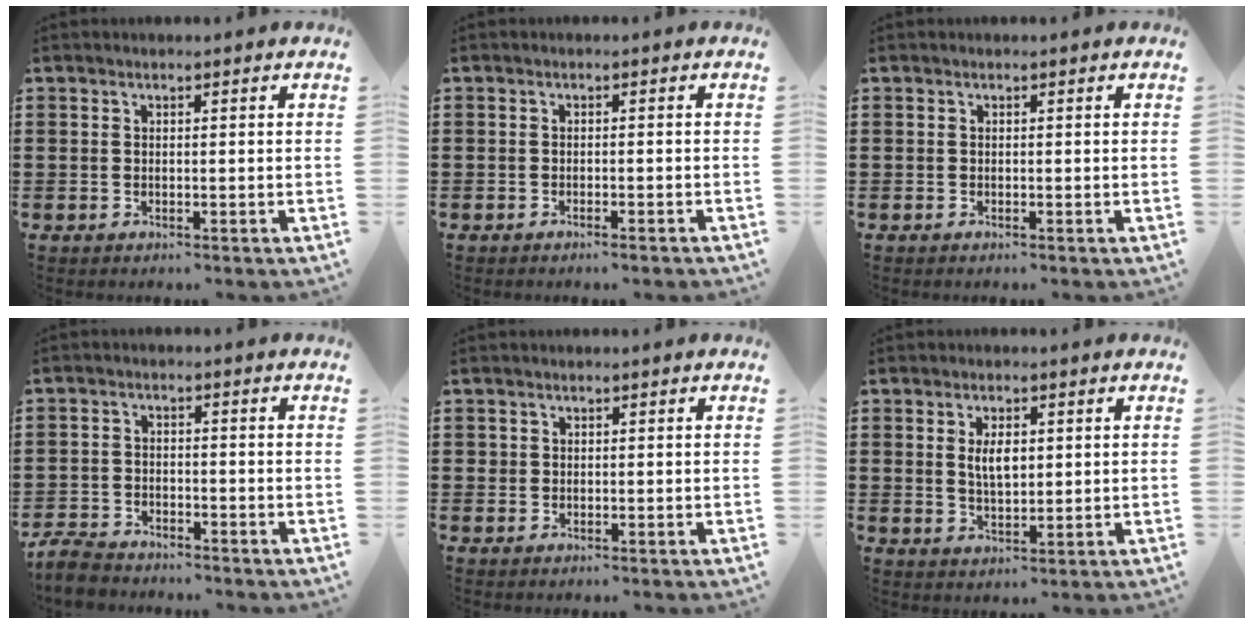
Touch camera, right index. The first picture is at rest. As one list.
[{"total": 0.8, "force": [-0.7, -0.2, 0.4], "torque": [-0.010, -0.005, -0.013]}, {"total": 0.0}, {"total": 3.8, "force": [-3.6, 0.6, 0.7], "torque": [-0.030, -0.003, -0.078]}, {"total": 0.6, "force": [0.3, 0.5, 0.1], "torque": [-0.003, 0.003, 0.006]}, {"total": 4.0, "force": [0.9, 1.7, 3.5], "torque": [-0.065, 0.000, 0.015]}]